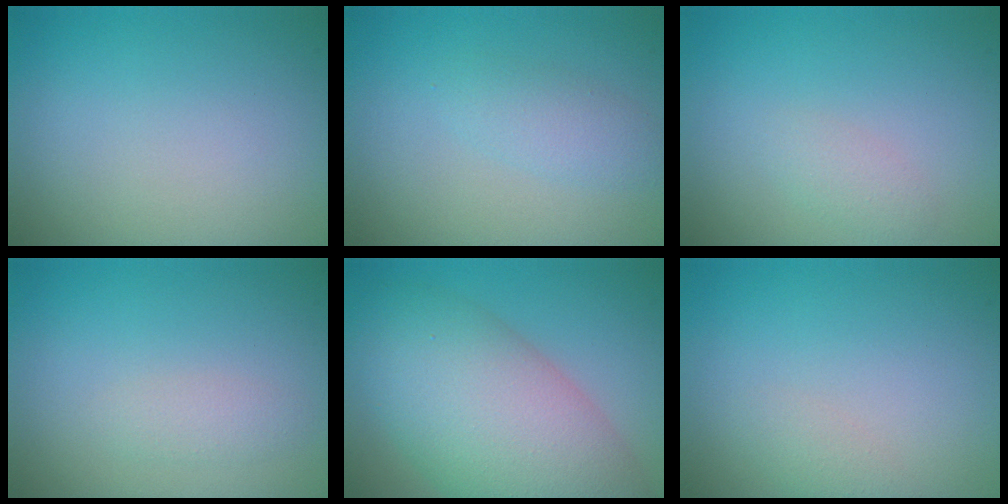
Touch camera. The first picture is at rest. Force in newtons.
{"total": 2.0, "press": 2.0, "slide": 0.1}
{"total": 1.2, "press": 1.2, "slide": 0.1}
{"total": 1.2, "press": 1.2, "slide": 0.1}
{"total": 10.3, "press": 10.3, "slide": 0.4}
{"total": 1.0, "press": 1.0, "slide": 0.0}